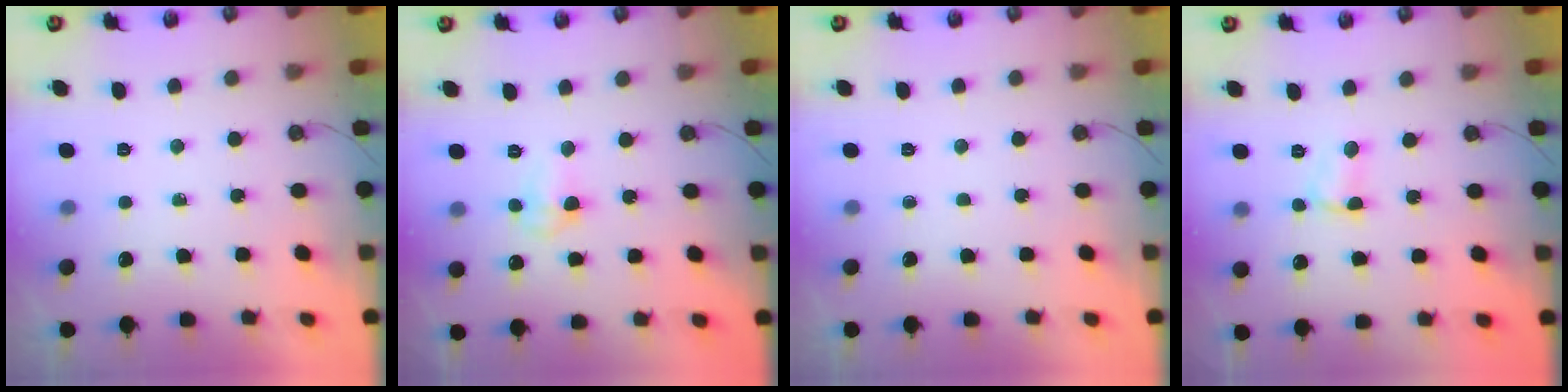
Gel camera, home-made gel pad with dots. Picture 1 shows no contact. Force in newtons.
{"total": 5.9, "press": 4.4, "slide": 3.8}
{"total": 0.0}
{"total": 3.3, "press": 3.3, "slide": 0.5}